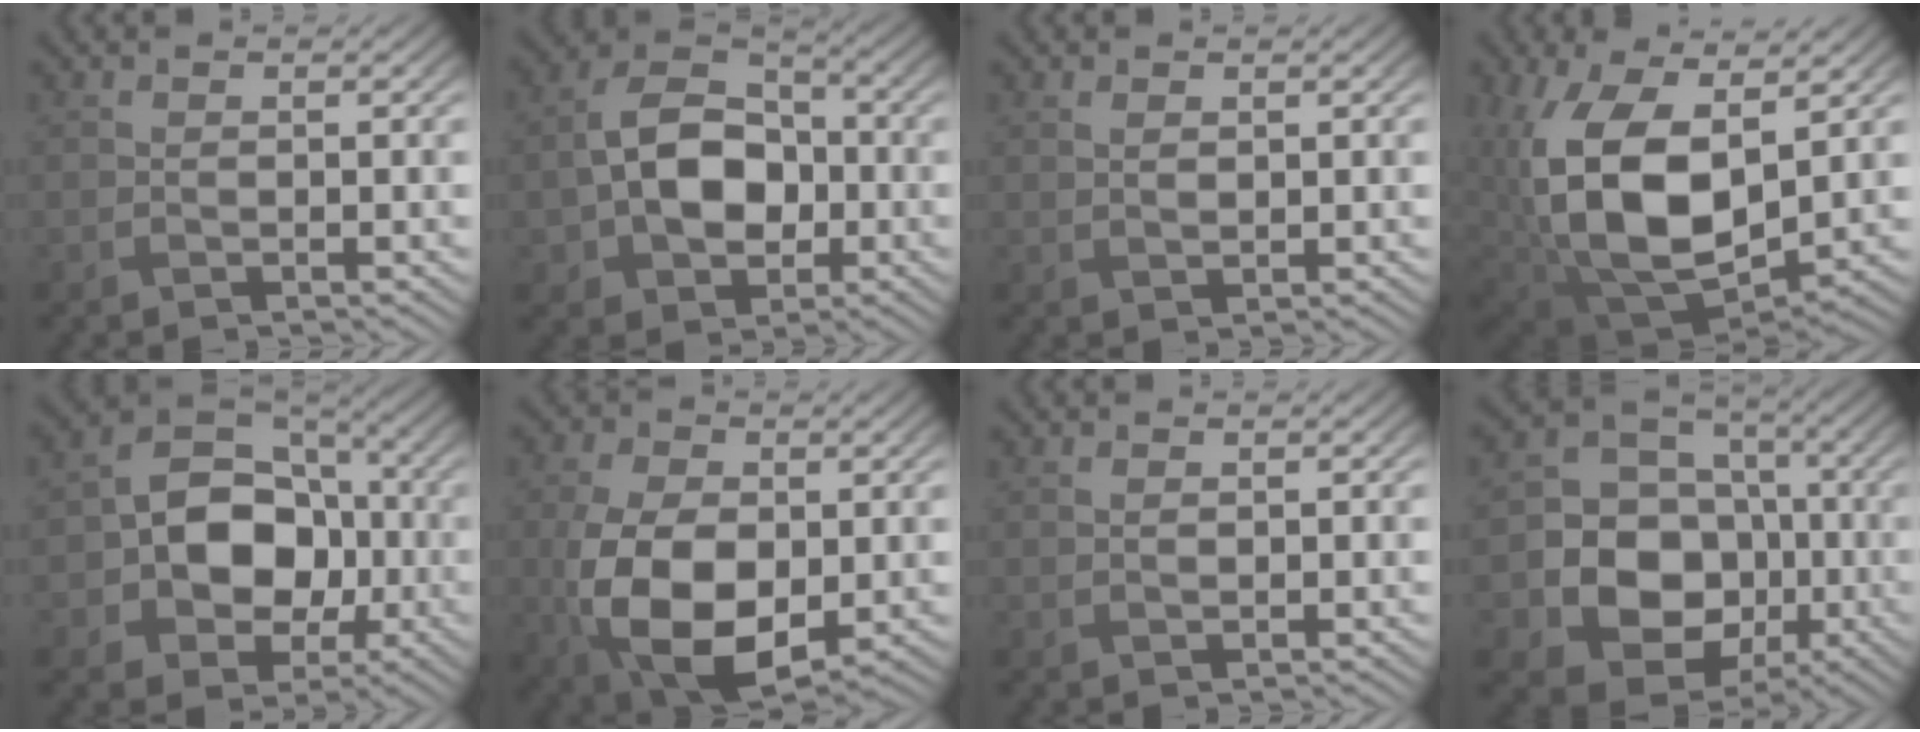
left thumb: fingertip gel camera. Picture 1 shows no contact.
{"total": 10.6, "force": [-1.4, 7.5, 7.3], "torque": [-0.146, 0.009, -0.036]}
{"total": 1.1, "force": [0.6, 0.5, 0.7], "torque": [-0.020, -0.003, 0.017]}
{"total": 15.4, "force": [1.5, 9.0, 12.4], "torque": [-0.268, -0.018, 0.033]}
{"total": 11.3, "force": [-1.7, 8.6, 7.2], "torque": [-0.123, 0.002, -0.046]}
{"total": 12.8, "force": [-1.8, 7.9, 9.9], "torque": [-0.226, -0.023, -0.026]}
{"total": 0.7, "force": [0.4, 0.3, 0.5], "torque": [-0.012, -0.002, 0.010]}
{"total": 12.4, "force": [-2.9, 10.3, 6.2], "torque": [-0.129, -0.035, -0.070]}